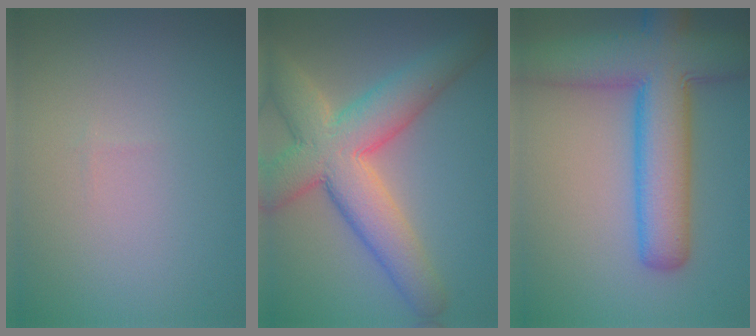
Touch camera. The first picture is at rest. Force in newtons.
{"total": 9.0, "press": 8.9, "slide": 0.8}
{"total": 9.8, "press": 9.8, "slide": 0.4}